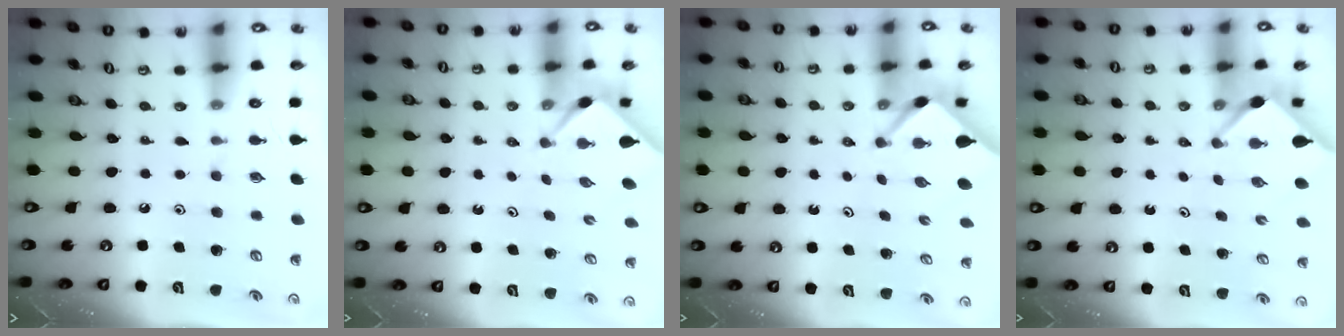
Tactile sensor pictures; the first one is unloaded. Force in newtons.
{"total": 2.3, "press": 2.2, "slide": 0.3}
{"total": 2.4, "press": 2.4, "slide": 0.3}
{"total": 2.6, "press": 2.6, "slide": 0.3}